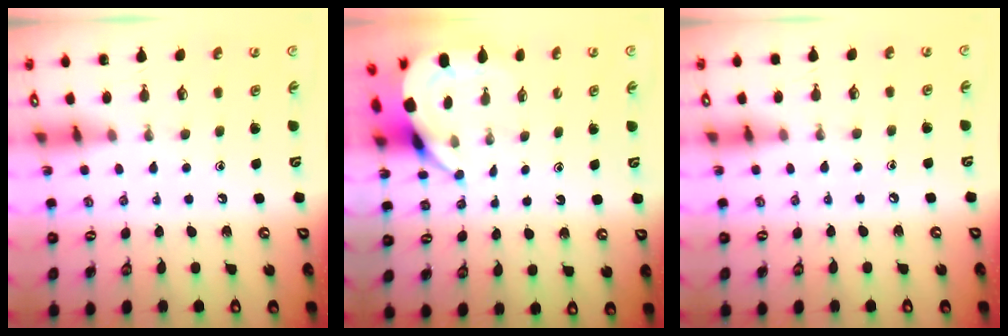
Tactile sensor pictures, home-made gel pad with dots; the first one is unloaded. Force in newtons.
{"total": 5.3, "press": 5.2, "slide": 0.5}
{"total": 2.6, "press": 2.6, "slide": 0.4}